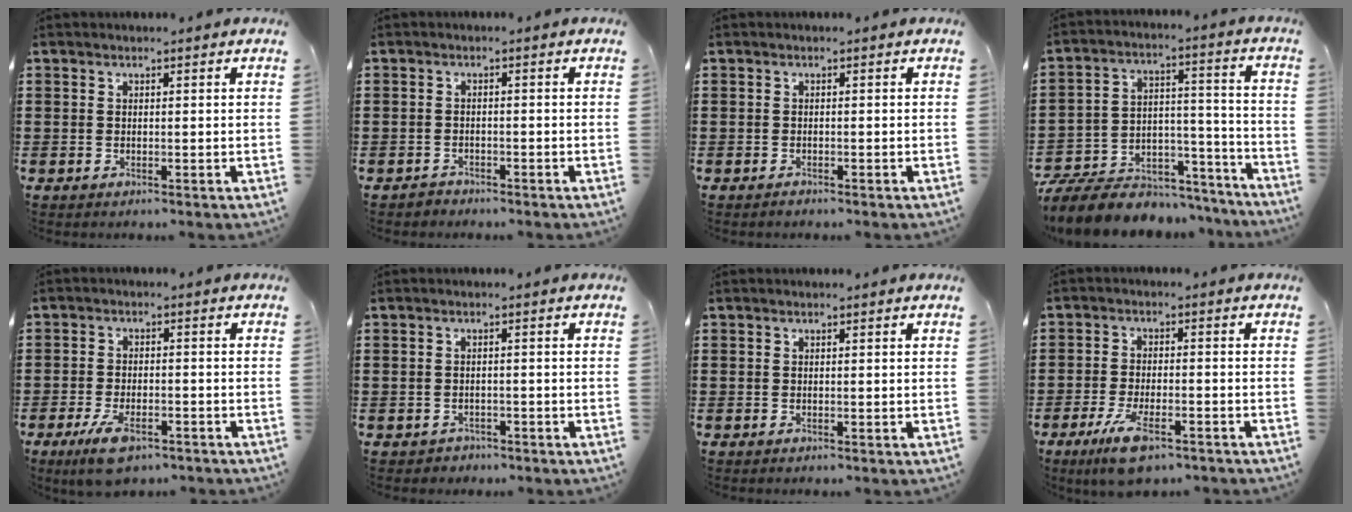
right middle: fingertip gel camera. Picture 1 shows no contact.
{"total": 1.6, "force": [-1.4, 0.7, -0.2], "torque": [0.000, 0.005, -0.033]}
{"total": 0.6, "force": [-0.6, 0.2, 0.1], "torque": [-0.004, 0.001, -0.013]}
{"total": 9.2, "force": [-8.3, 3.1, 2.5], "torque": [-0.050, 0.022, -0.161]}
{"total": 6.0, "force": [-4.0, 2.1, 3.9], "torque": [-0.081, 0.001, -0.076]}
{"total": 1.3, "force": [-1.1, 0.6, -0.1], "torque": [-0.003, 0.003, -0.026]}
{"total": 0.0}
{"total": 7.5, "force": [-4.7, 2.2, 5.4], "torque": [-0.118, -0.004, -0.087]}